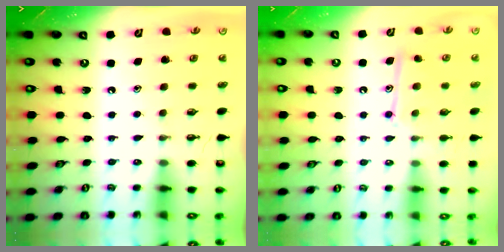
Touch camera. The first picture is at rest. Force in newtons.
{"total": 11.8, "press": 11.8, "slide": 0.8}